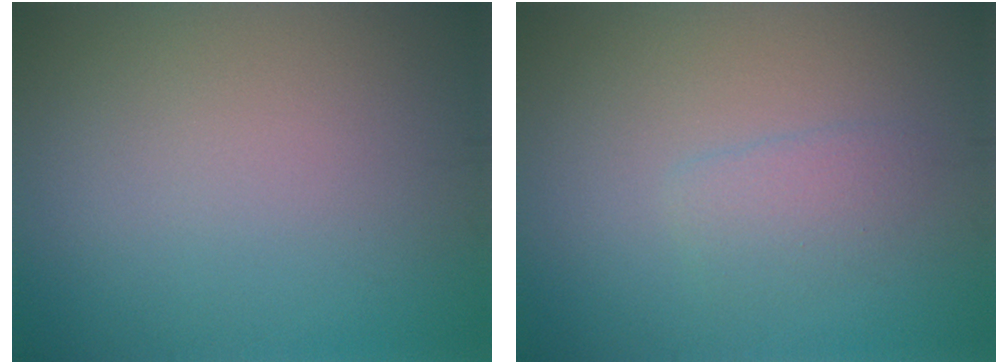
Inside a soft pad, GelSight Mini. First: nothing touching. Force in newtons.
{"total": 1.6, "press": 1.6, "slide": 0.1}